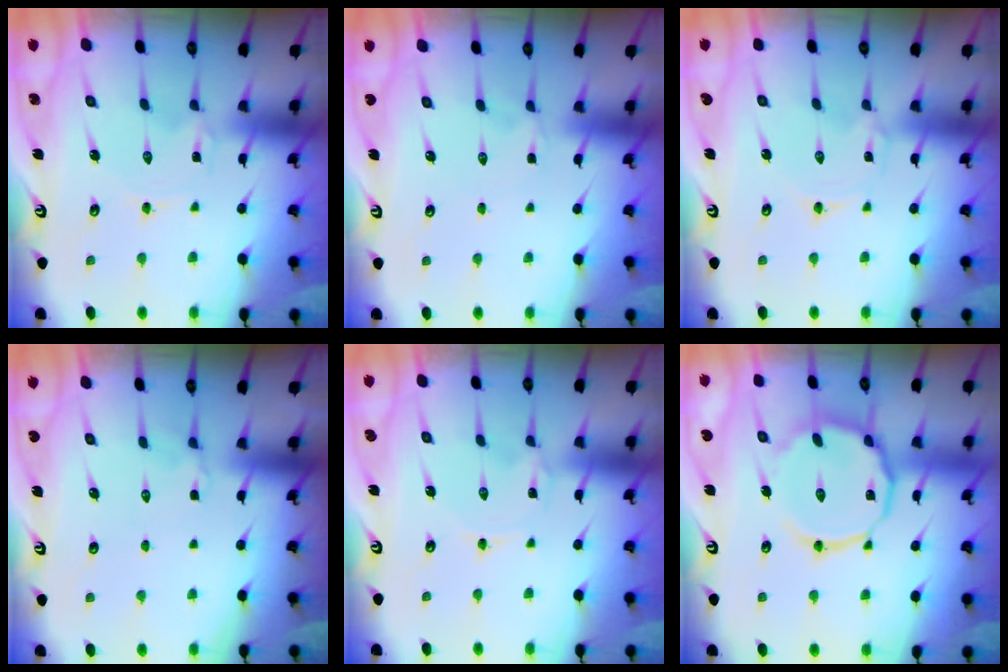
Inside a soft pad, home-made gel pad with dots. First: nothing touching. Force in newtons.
{"total": 1.7, "press": 1.6, "slide": 0.5}
{"total": 0.0}
{"total": 2.2, "press": 1.9, "slide": 1.2}
{"total": 0.0}
{"total": 13.8, "press": 13.8, "slide": 1.3}